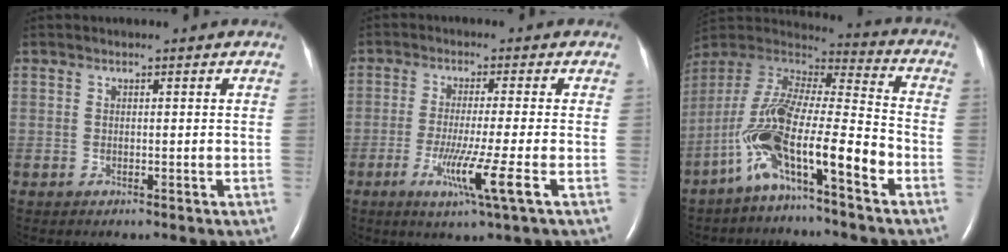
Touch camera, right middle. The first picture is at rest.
{"total": 7.5, "force": [-2.9, -1.3, 6.8], "torque": [-0.128, -0.028, -0.052]}
{"total": 14.7, "force": [-7.4, 1.6, 12.6], "torque": [-0.248, 0.000, -0.139]}